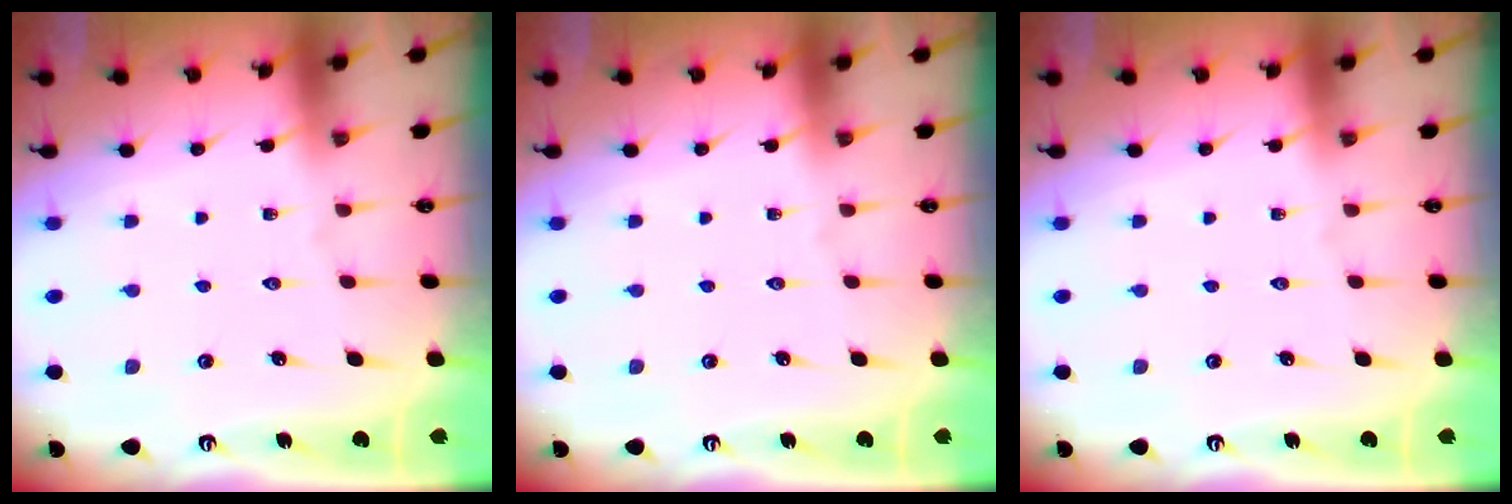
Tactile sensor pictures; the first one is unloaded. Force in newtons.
{"total": 0.0}
{"total": 0.0}